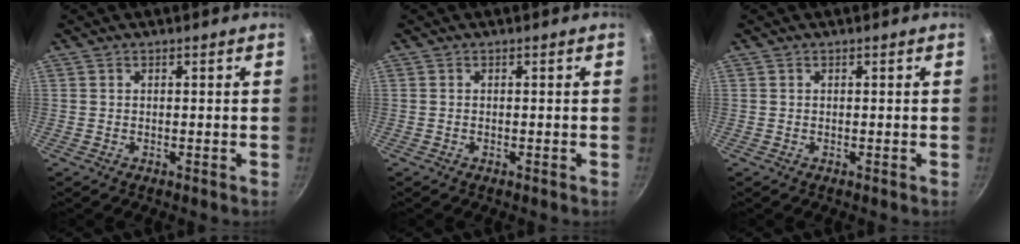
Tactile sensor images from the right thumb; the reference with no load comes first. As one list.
[{"total": 0.0}, {"total": 0.0}]